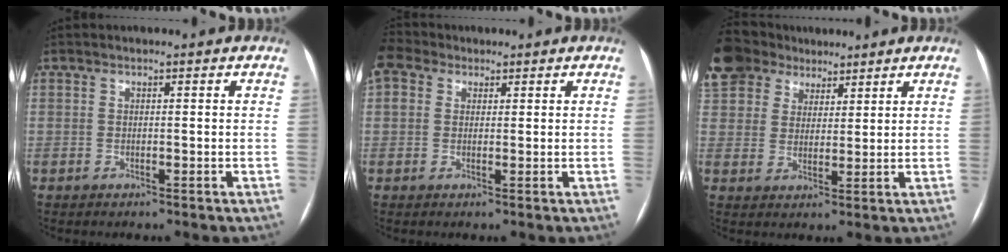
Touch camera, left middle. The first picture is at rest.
{"total": 4.4, "force": [2.6, 3.0, 1.9], "torque": [-0.054, 0.031, 0.054]}
{"total": 15.5, "force": [11.1, 9.7, 4.8], "torque": [-0.143, 0.055, 0.214]}